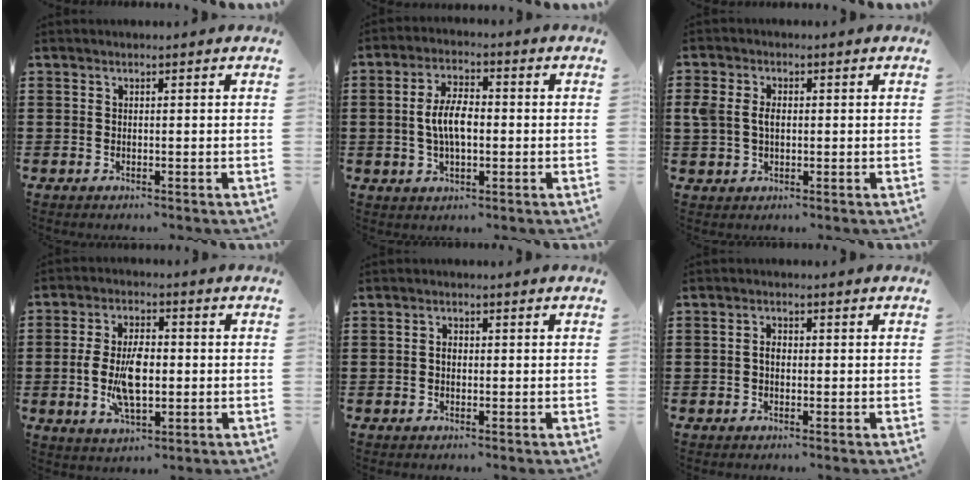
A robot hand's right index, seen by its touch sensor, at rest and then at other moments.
{"total": 6.2, "force": [-0.3, 2.9, 5.5], "torque": [-0.116, 0.003, -0.010]}
{"total": 3.4, "force": [0.3, 2.4, 2.4], "torque": [-0.066, 0.005, -0.001]}
{"total": 8.3, "force": [-0.7, 4.1, 7.3], "torque": [-0.157, -0.004, -0.022]}
{"total": 1.2, "force": [-0.1, 0.7, 1.0], "torque": [-0.020, 0.003, -0.002]}
{"total": 1.7, "force": [-0.2, 1.0, 1.4], "torque": [-0.027, 0.004, -0.005]}